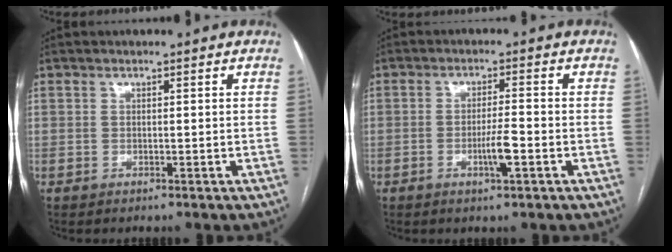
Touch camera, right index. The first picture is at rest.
{"total": 4.1, "force": [-1.5, 0.1, 3.8], "torque": [-0.069, -0.004, -0.026]}